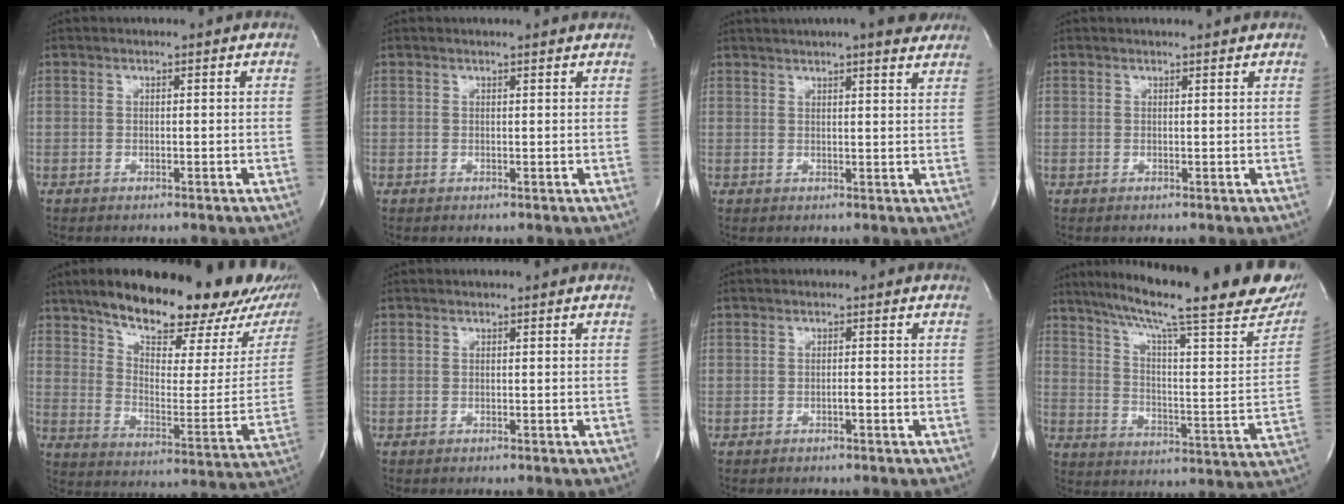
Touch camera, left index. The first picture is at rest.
{"total": 3.1, "force": [3.0, 0.0, 0.8], "torque": [-0.016, 0.007, 0.026]}
{"total": 11.8, "force": [10.0, 1.1, 6.1], "torque": [-0.092, 0.022, 0.120]}
{"total": 2.7, "force": [2.6, -0.1, 0.7], "torque": [-0.011, 0.010, 0.029]}
{"total": 27.7, "force": [20.4, 7.2, 17.3], "torque": [-0.254, -0.011, 0.274]}
{"total": 0.0}
{"total": 0.6, "force": [-0.4, 0.0, 0.5], "torque": [-0.008, 0.001, -0.006]}
{"total": 30.1, "force": [23.2, 3.5, 18.9], "torque": [-0.264, -0.028, 0.305]}